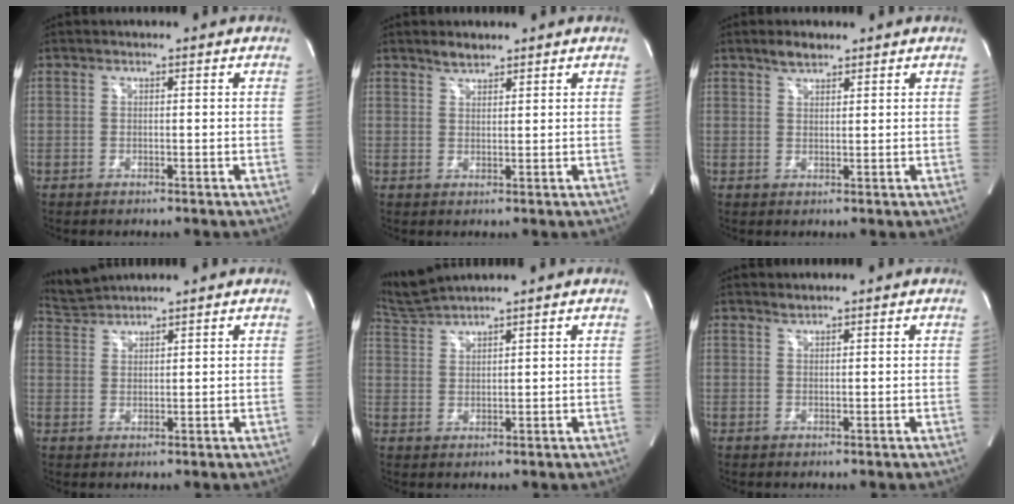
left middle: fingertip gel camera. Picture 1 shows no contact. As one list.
[{"total": 2.0, "force": [1.8, 0.6, 0.5], "torque": [-0.012, 0.001, 0.034]}, {"total": 2.5, "force": [2.1, 0.9, 1.0], "torque": [-0.024, 0.004, 0.038]}, {"total": 3.3, "force": [3.3, -0.5, -0.6], "torque": [-0.004, 0.011, 0.073]}, {"total": 4.4, "force": [4.1, -1.4, 0.2], "torque": [-0.020, 0.004, 0.092]}, {"total": 0.7, "force": [0.7, 0.0, 0.0], "torque": [-0.006, -0.001, 0.016]}]